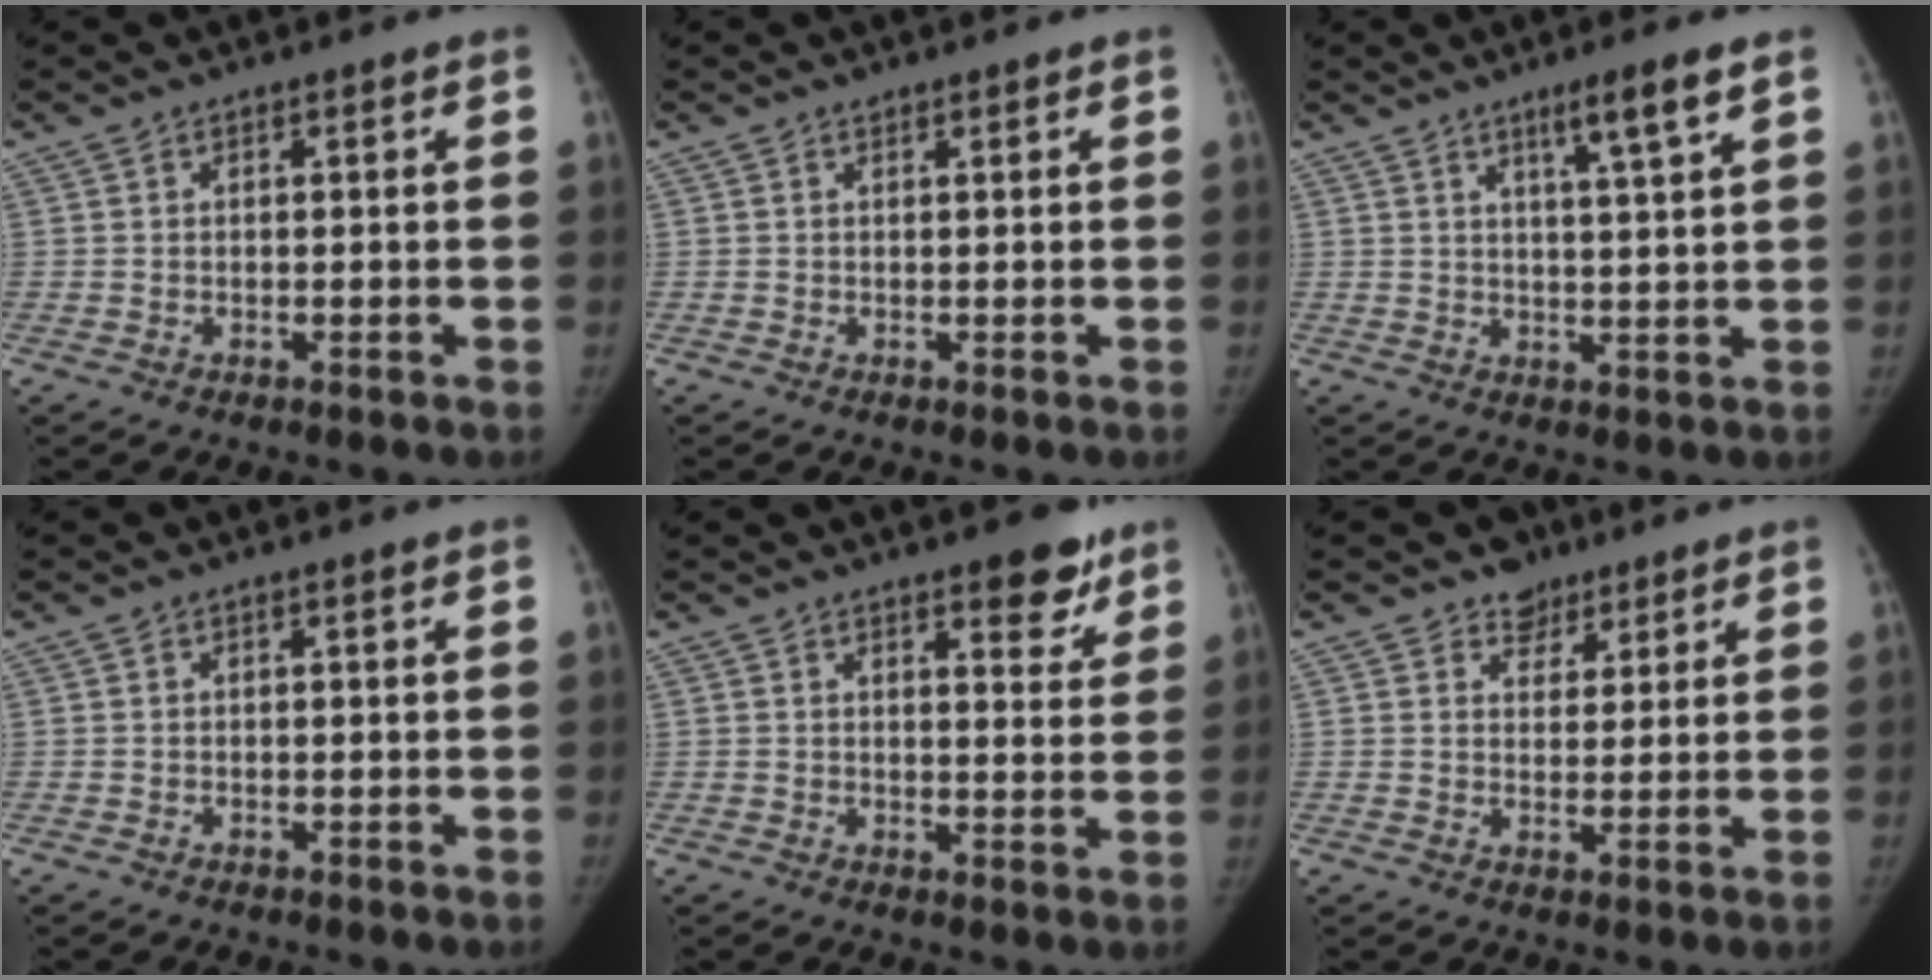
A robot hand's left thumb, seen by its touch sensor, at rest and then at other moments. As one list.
[{"total": 0.6, "force": [0.5, 0.2, 0.1], "torque": [-0.004, -0.005, 0.009]}, {"total": 6.0, "force": [3.6, -0.1, 4.8], "torque": [-0.078, -0.023, 0.061]}, {"total": 0.0}, {"total": 6.7, "force": [4.5, 2.6, 4.3], "torque": [-0.027, -0.025, 0.056]}, {"total": 5.0, "force": [3.5, 3.5, 0.6], "torque": [0.017, -0.018, 0.052]}]